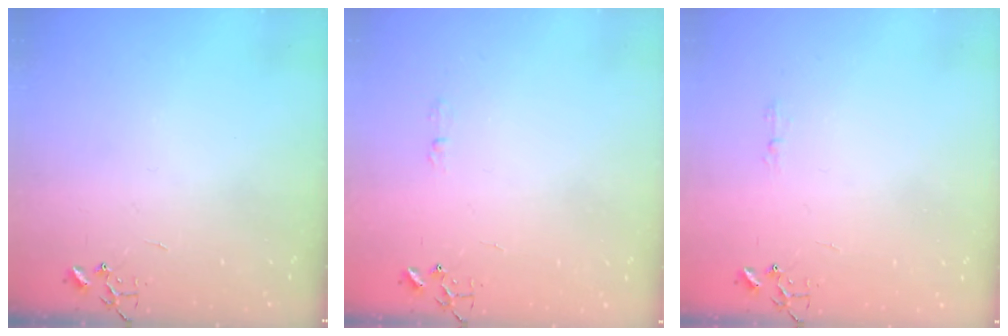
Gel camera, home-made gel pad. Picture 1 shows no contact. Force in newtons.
{"total": 3.6, "press": 3.5, "slide": 0.5}
{"total": 4.0, "press": 3.9, "slide": 0.4}